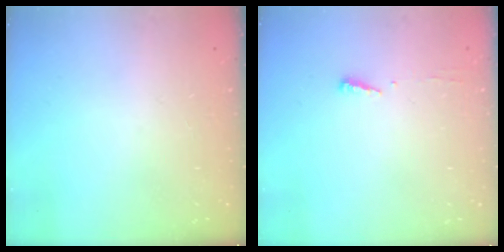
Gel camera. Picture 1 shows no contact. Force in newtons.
{"total": 3.7, "press": 3.7, "slide": 0.5}